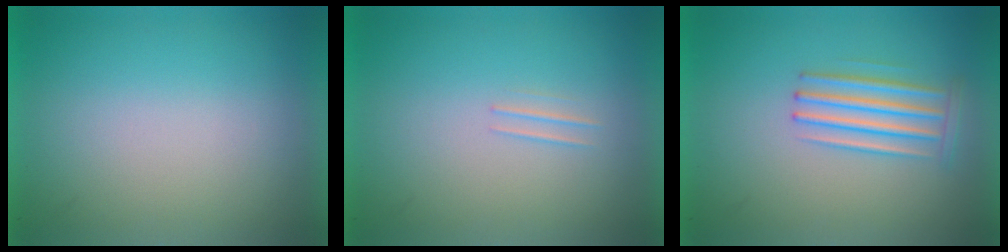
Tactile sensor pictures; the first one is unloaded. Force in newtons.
{"total": 1.1}
{"total": 2.8}